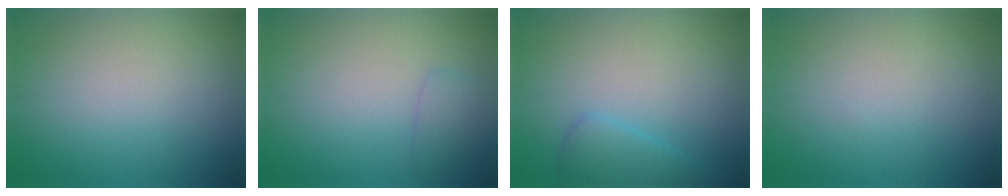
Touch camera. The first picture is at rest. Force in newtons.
{"total": 1.4, "press": 1.4, "slide": 0.1}
{"total": 2.4, "press": 2.4, "slide": 0.1}
{"total": 0.0}